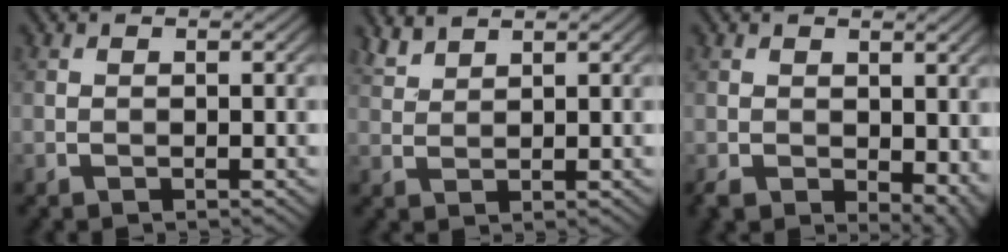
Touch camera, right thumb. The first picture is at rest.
{"total": 2.5, "force": [2.3, 0.5, 0.9], "torque": [-0.023, 0.003, 0.054]}
{"total": 6.9, "force": [-1.1, 4.8, 4.8], "torque": [-0.095, -0.036, 0.003]}